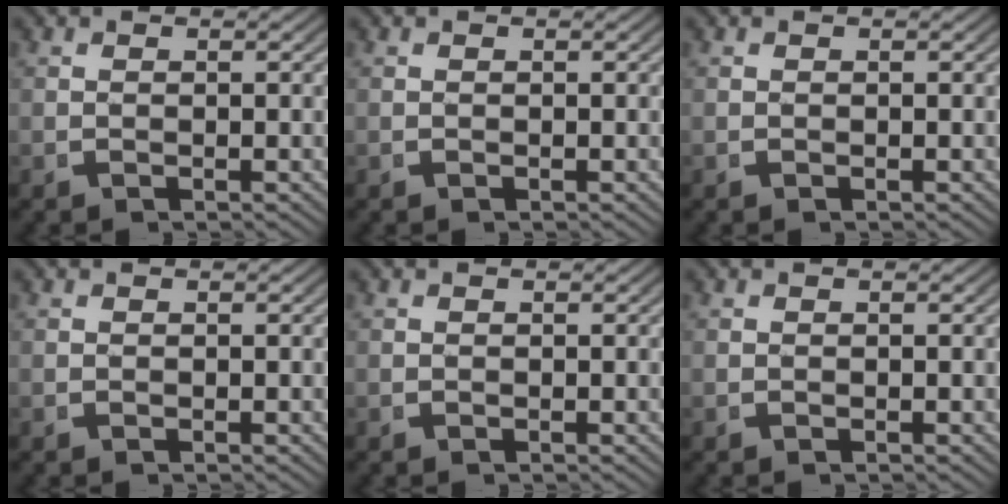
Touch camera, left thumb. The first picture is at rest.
{"total": 0.0}
{"total": 0.0}
{"total": 0.0}
{"total": 0.0}
{"total": 0.0}